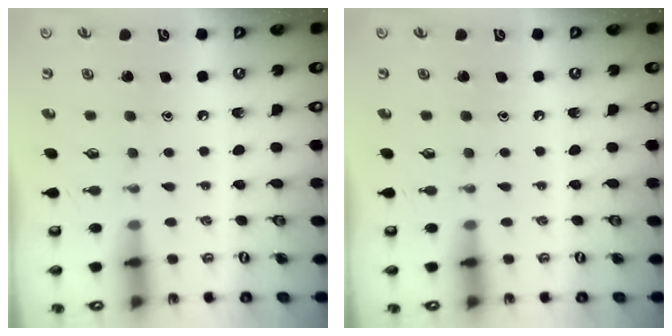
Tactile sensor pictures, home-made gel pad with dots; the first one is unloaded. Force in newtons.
{"total": 0.0}